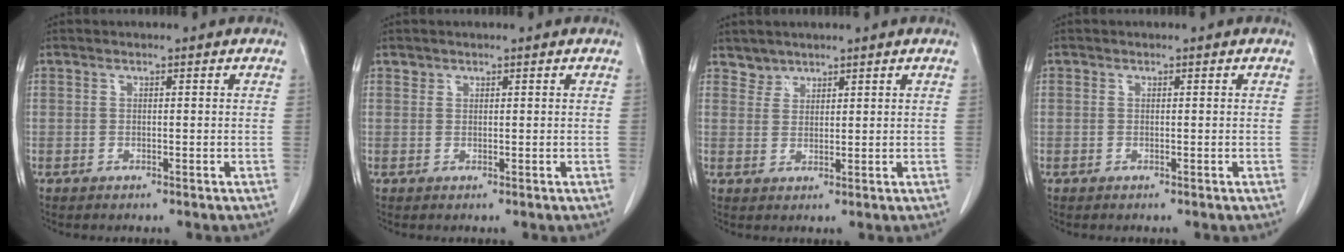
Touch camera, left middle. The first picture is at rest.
{"total": 0.7, "force": [0.5, 0.4, 0.0], "torque": [0.006, 0.000, 0.007]}
{"total": 2.1, "force": [1.8, 0.9, -0.4], "torque": [0.013, 0.004, 0.031]}
{"total": 0.0}